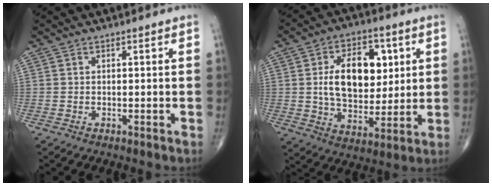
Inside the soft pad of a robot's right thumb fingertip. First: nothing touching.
{"total": 16.3, "force": [3.1, 10.1, 12.4], "torque": [-0.151, -0.009, 0.055]}